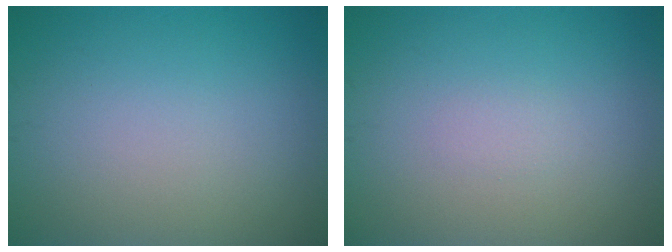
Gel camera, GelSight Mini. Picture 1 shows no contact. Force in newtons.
{"total": 0.6, "press": 0.6, "slide": 0.0}